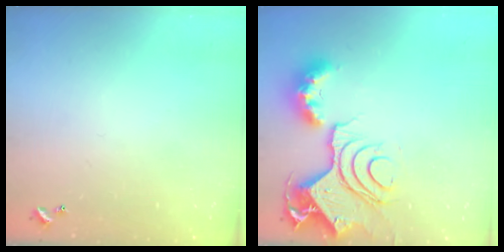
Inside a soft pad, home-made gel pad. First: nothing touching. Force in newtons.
{"total": 15.5, "press": 15.4, "slide": 1.8}